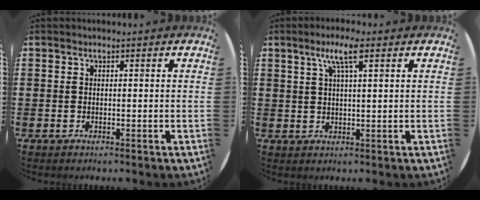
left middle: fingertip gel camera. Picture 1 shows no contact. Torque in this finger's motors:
{"motor_torque": [1.22, -0.64, 0.18, 0.17]}